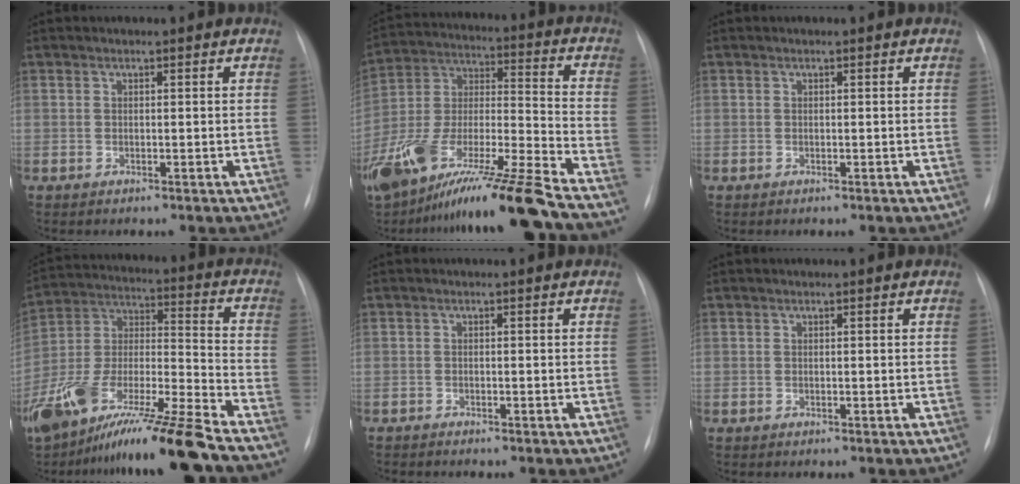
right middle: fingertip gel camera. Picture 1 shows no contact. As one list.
[{"total": 22.5, "force": [-17.5, -0.1, 14.2], "torque": [-0.268, -0.033, -0.317]}, {"total": 0.0}, {"total": 21.3, "force": [-16.6, 0.0, 13.4], "torque": [-0.261, -0.031, -0.302]}, {"total": 1.1, "force": [-1.0, 0.2, 0.4], "torque": [-0.011, -0.004, -0.014]}, {"total": 0.0}]